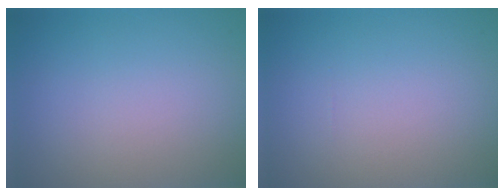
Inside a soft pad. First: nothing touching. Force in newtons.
{"total": 0.0}